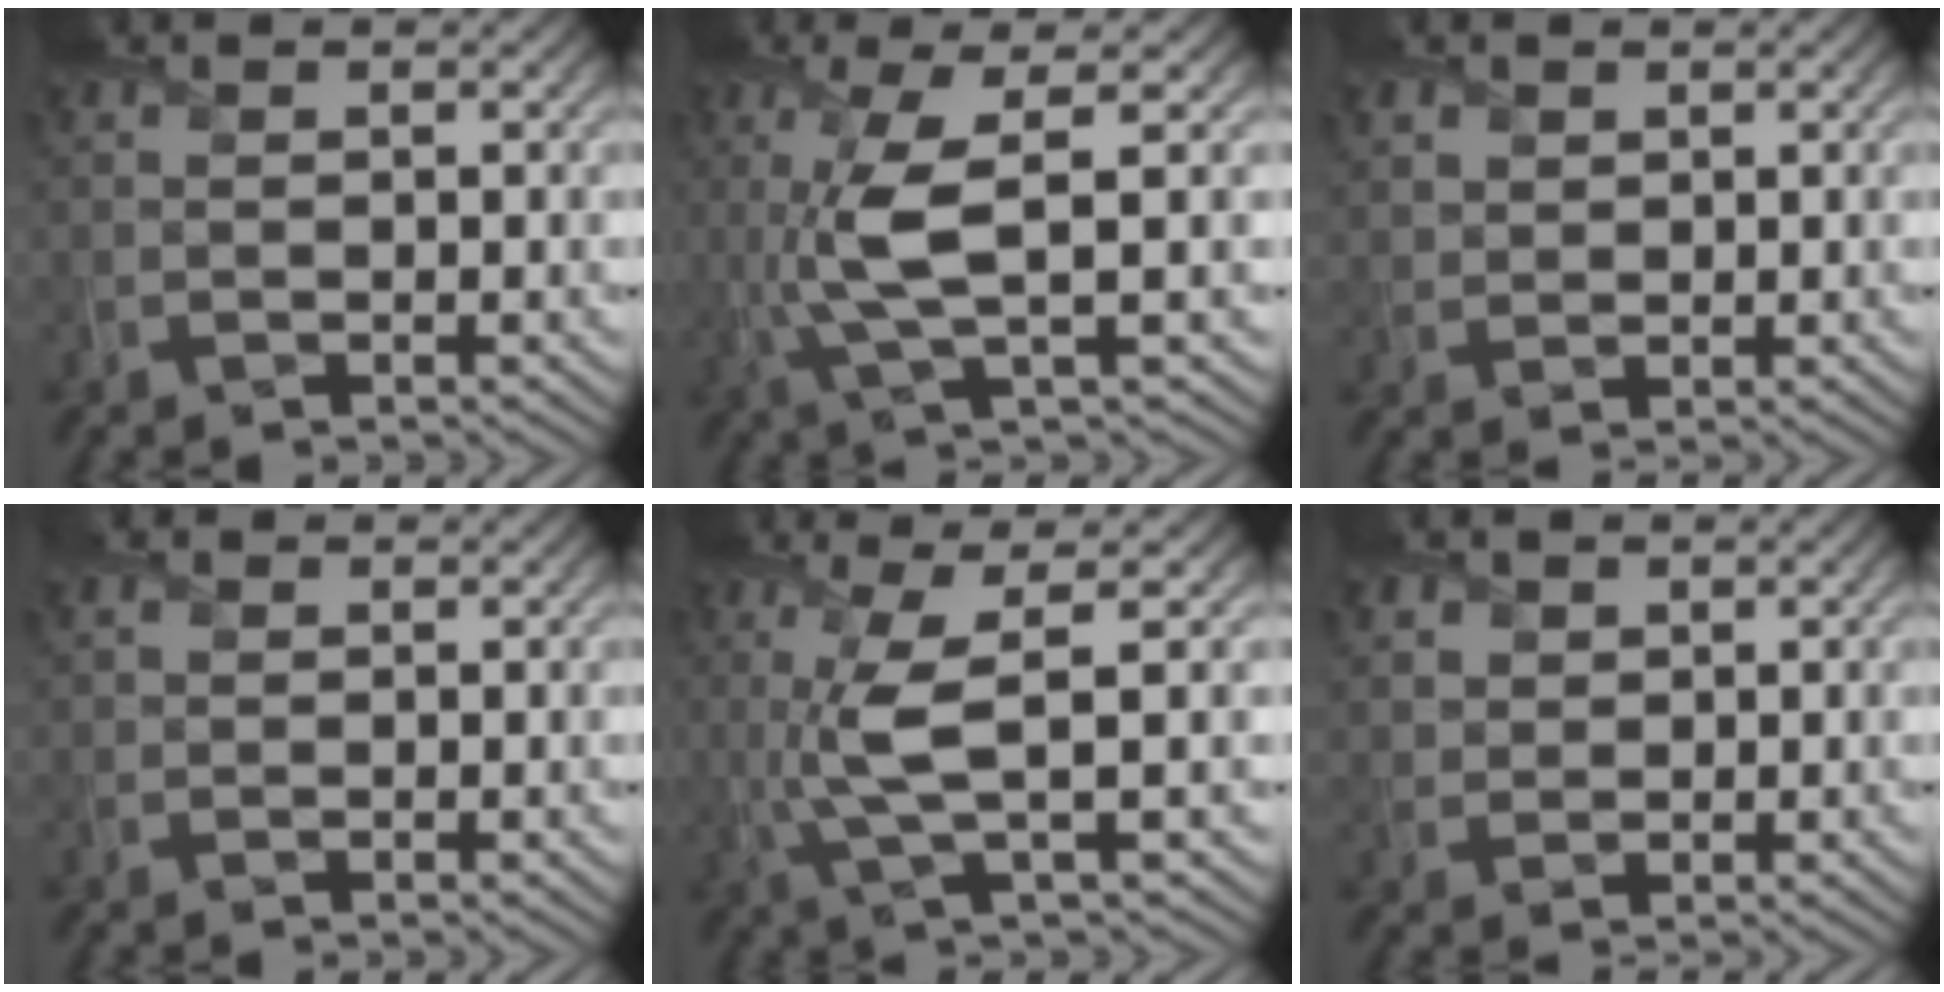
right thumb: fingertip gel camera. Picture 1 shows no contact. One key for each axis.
{"total": 6.7, "fx": 0.2, "fy": 1.3, "fz": 6.5, "tx": -0.147, "ty": 0.008, "tz": 0.005}
{"total": 2.4, "fx": 1.5, "fy": 1.8, "fz": 0.5, "tx": -0.019, "ty": 0.001, "tz": 0.031}
{"total": 1.7, "fx": 1.0, "fy": 1.3, "fz": 0.5, "tx": -0.014, "ty": 0.005, "tz": 0.017}
{"total": 6.0, "fx": 0.4, "fy": 1.0, "fz": 5.9, "tx": -0.130, "ty": 0.010, "tz": 0.007}
{"total": 3.0, "fx": 1.7, "fy": 2.4, "fz": 0.6, "tx": -0.030, "ty": -0.007, "tz": 0.043}